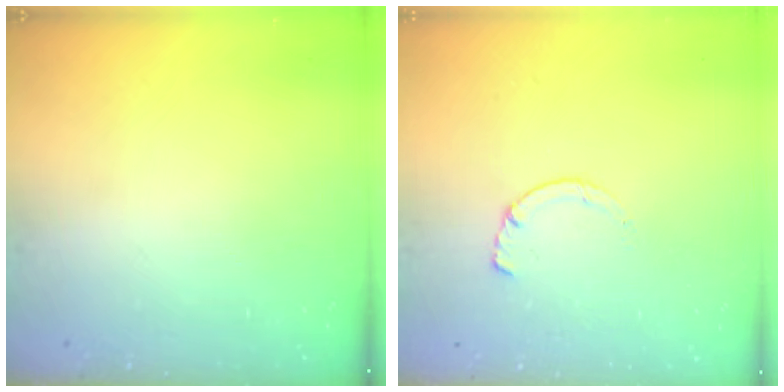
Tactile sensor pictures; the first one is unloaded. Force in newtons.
{"total": 1.8, "press": 1.7, "slide": 0.3}